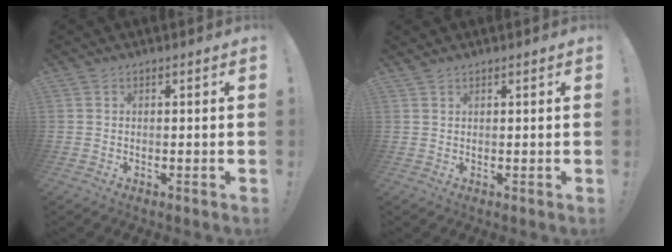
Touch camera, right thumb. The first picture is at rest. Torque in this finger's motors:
{"motor_torque": [-0.06, -0.36, -0.13, 0.33, -0.01]}